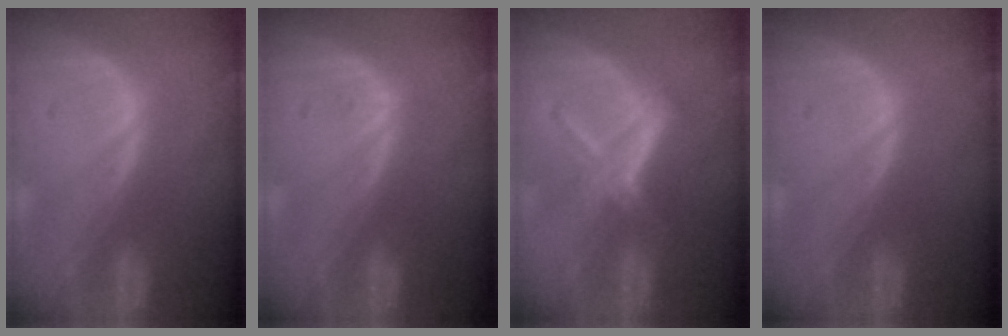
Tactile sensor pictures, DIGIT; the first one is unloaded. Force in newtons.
{"total": 0.5, "press": 0.5, "slide": 0.2}
{"total": 5.8, "press": 5.1, "slide": 2.9}
{"total": 0.0}